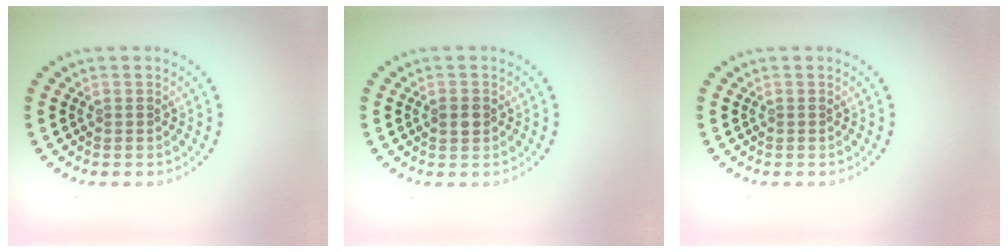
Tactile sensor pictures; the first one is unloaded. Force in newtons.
{"total": 1.7, "press": 1.7, "slide": 0.1}
{"total": 0.0}